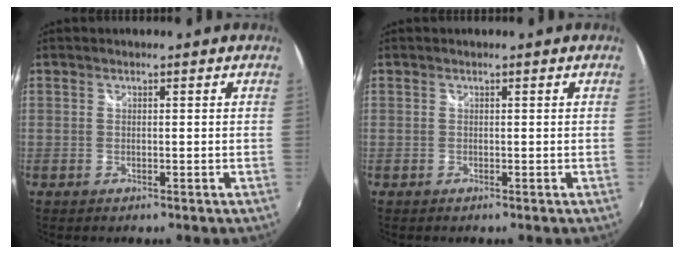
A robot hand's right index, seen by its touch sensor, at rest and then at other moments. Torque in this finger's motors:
{"motor_torque": [0.22, 0.06, 0.06, 0.01]}